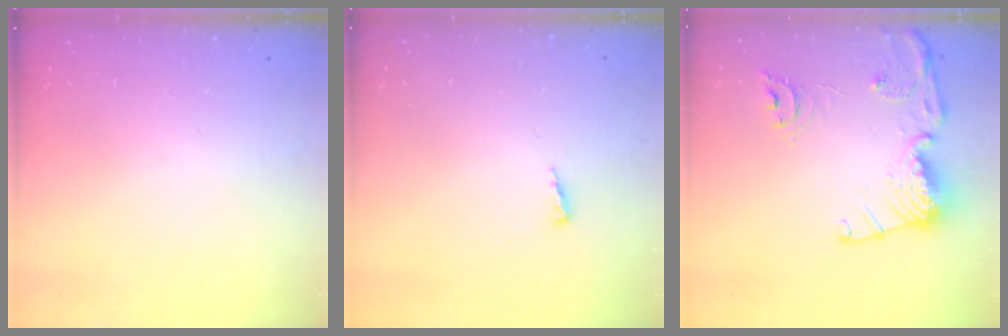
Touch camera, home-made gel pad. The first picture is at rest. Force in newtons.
{"total": 2.5, "press": 2.5, "slide": 0.2}
{"total": 15.1, "press": 15.0, "slide": 1.6}